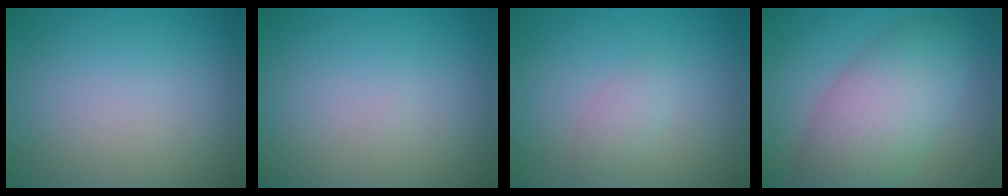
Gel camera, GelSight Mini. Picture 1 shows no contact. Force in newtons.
{"total": 0.0}
{"total": 1.3, "press": 1.3, "slide": 0.1}
{"total": 7.3, "press": 7.3, "slide": 0.3}